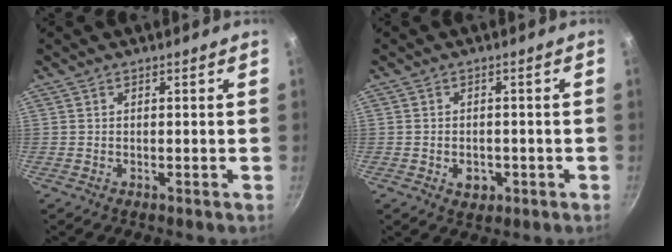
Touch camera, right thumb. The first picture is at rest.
{"total": 3.7, "force": [-1.3, 2.7, 2.2], "torque": [-0.024, 0.010, -0.011]}